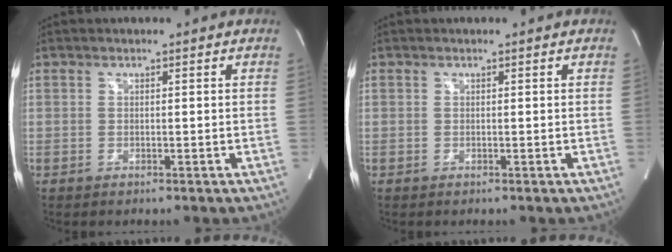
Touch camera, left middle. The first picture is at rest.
{"total": 0.0}